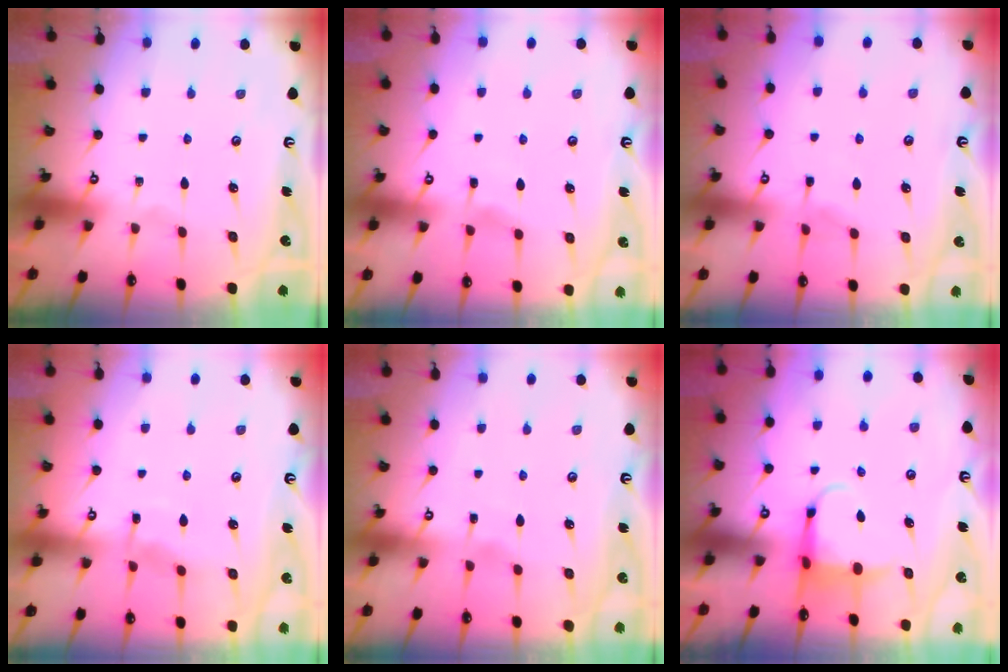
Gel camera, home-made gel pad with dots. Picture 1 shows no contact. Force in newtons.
{"total": 3.4, "press": 3.3, "slide": 0.4}
{"total": 2.8, "press": 2.7, "slide": 0.3}
{"total": 4.7, "press": 4.6, "slide": 0.6}
{"total": 2.2, "press": 2.1, "slide": 0.3}
{"total": 4.7, "press": 4.5, "slide": 1.2}